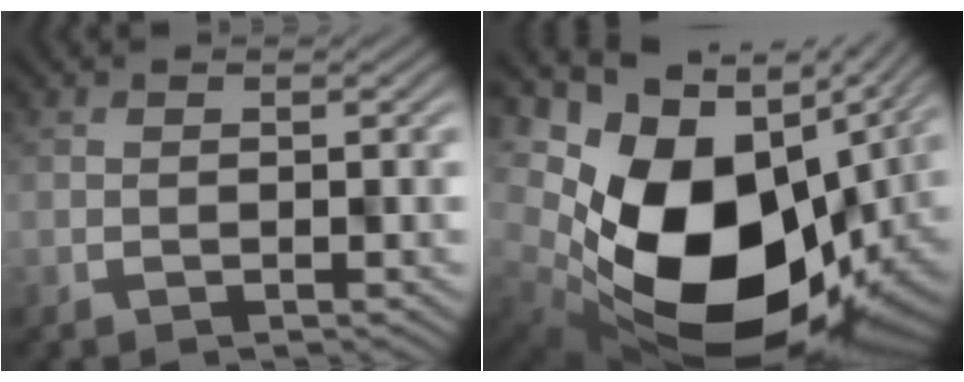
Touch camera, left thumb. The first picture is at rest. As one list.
[{"total": 18.3, "force": [1.7, 13.3, 12.5], "torque": [-0.279, -0.078, 0.068]}]